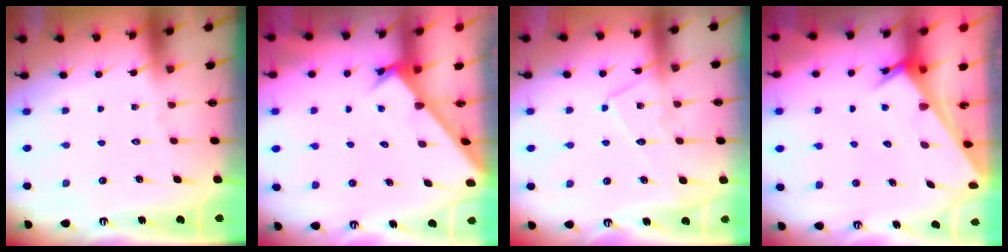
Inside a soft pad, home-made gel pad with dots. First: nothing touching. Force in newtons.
{"total": 2.6, "press": 2.6, "slide": 0.3}
{"total": 10.4, "press": 10.4, "slide": 0.7}
{"total": 3.3, "press": 3.3, "slide": 0.3}